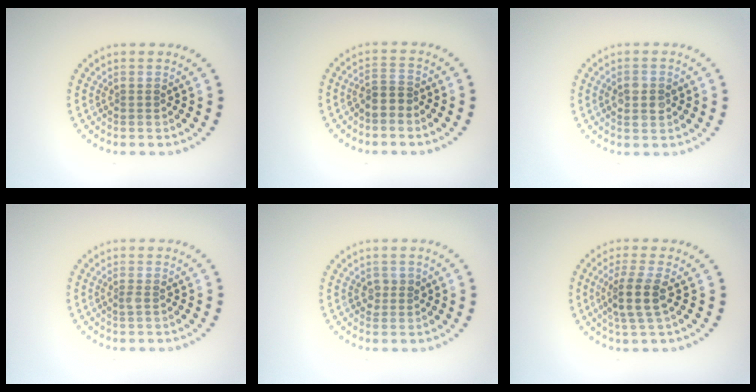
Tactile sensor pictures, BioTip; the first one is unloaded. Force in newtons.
{"total": 1.5, "press": 1.1, "slide": 1.0}
{"total": 2.7, "press": 2.7, "slide": 0.1}
{"total": 0.6, "press": 0.5, "slide": 0.2}
{"total": 1.3, "press": 1.3, "slide": 0.4}
{"total": 3.4, "press": 2.8, "slide": 1.9}